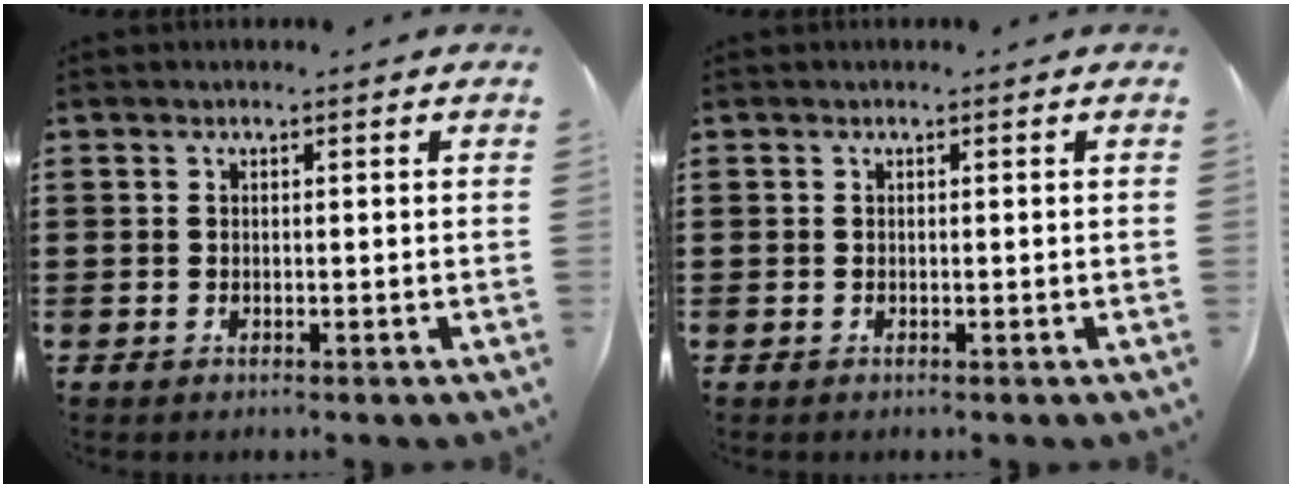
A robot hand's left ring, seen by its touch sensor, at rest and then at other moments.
{"total": 0.0}